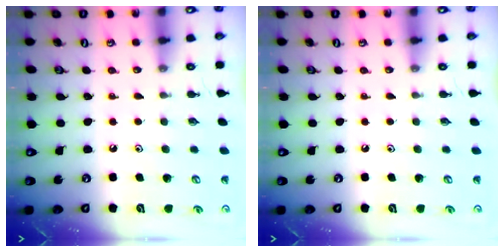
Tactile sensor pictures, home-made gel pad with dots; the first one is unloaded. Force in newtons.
{"total": 0.0}